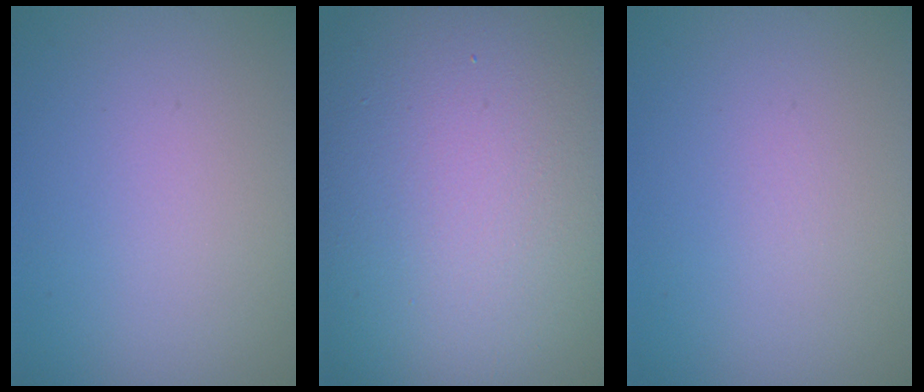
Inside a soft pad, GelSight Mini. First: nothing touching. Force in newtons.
{"total": 20.0, "press": 20.0, "slide": 0.5}
{"total": 0.0}